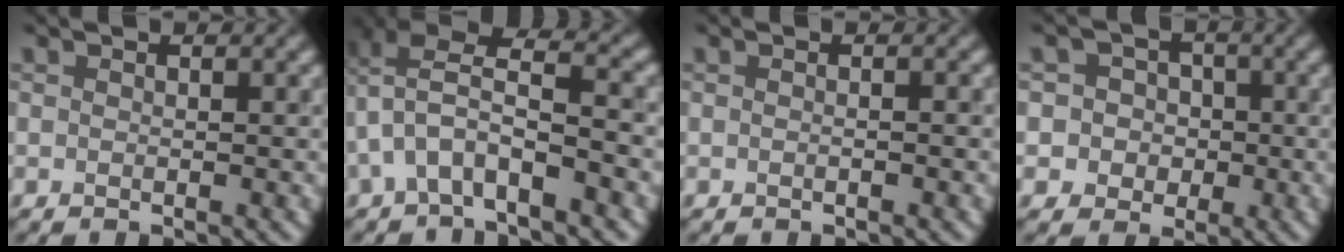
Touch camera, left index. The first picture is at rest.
{"total": 4.9, "force": [-1.5, 2.2, 4.1], "torque": [-0.086, 0.018, -0.026]}
{"total": 1.0, "force": [-0.1, 0.6, 0.8], "torque": [0.006, -0.011, -0.016]}
{"total": 4.0, "force": [-0.4, 4.0, 0.6], "torque": [0.014, 0.024, -0.021]}